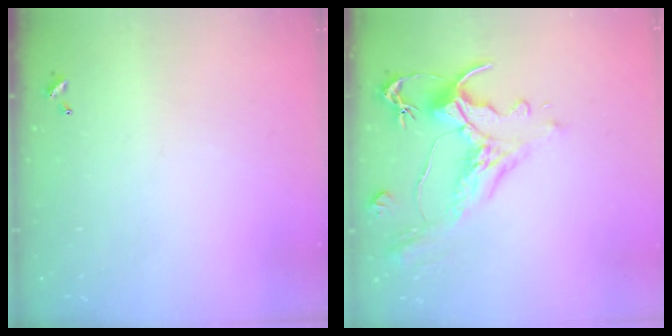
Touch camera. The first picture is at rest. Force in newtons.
{"total": 1.6, "press": 0.4, "slide": 1.6}